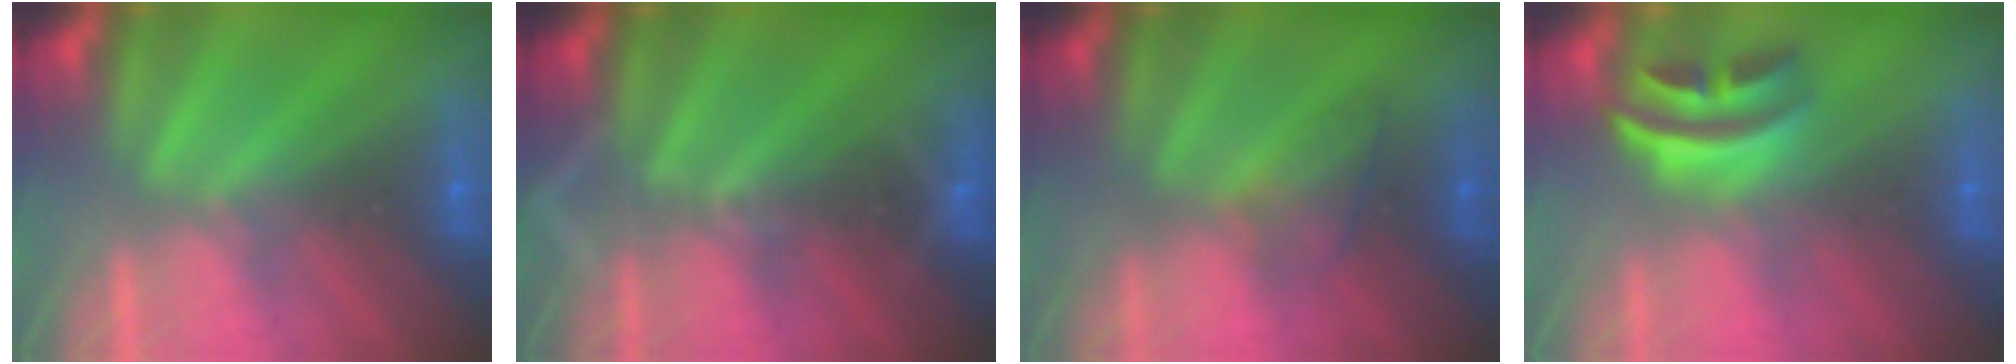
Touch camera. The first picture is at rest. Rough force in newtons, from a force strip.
{"total": 3.7}
{"total": 2.2}
{"total": 2.9}